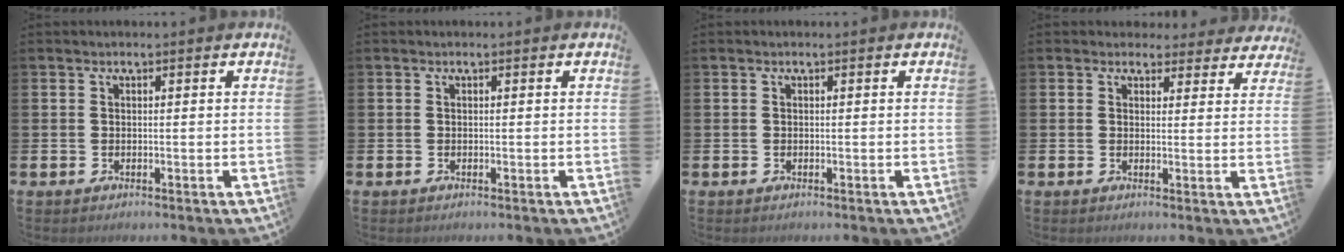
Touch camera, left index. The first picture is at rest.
{"total": 0.0}
{"total": 0.0}
{"total": 3.2, "force": [2.9, 1.4, 0.0], "torque": [0.003, -0.014, 0.048]}